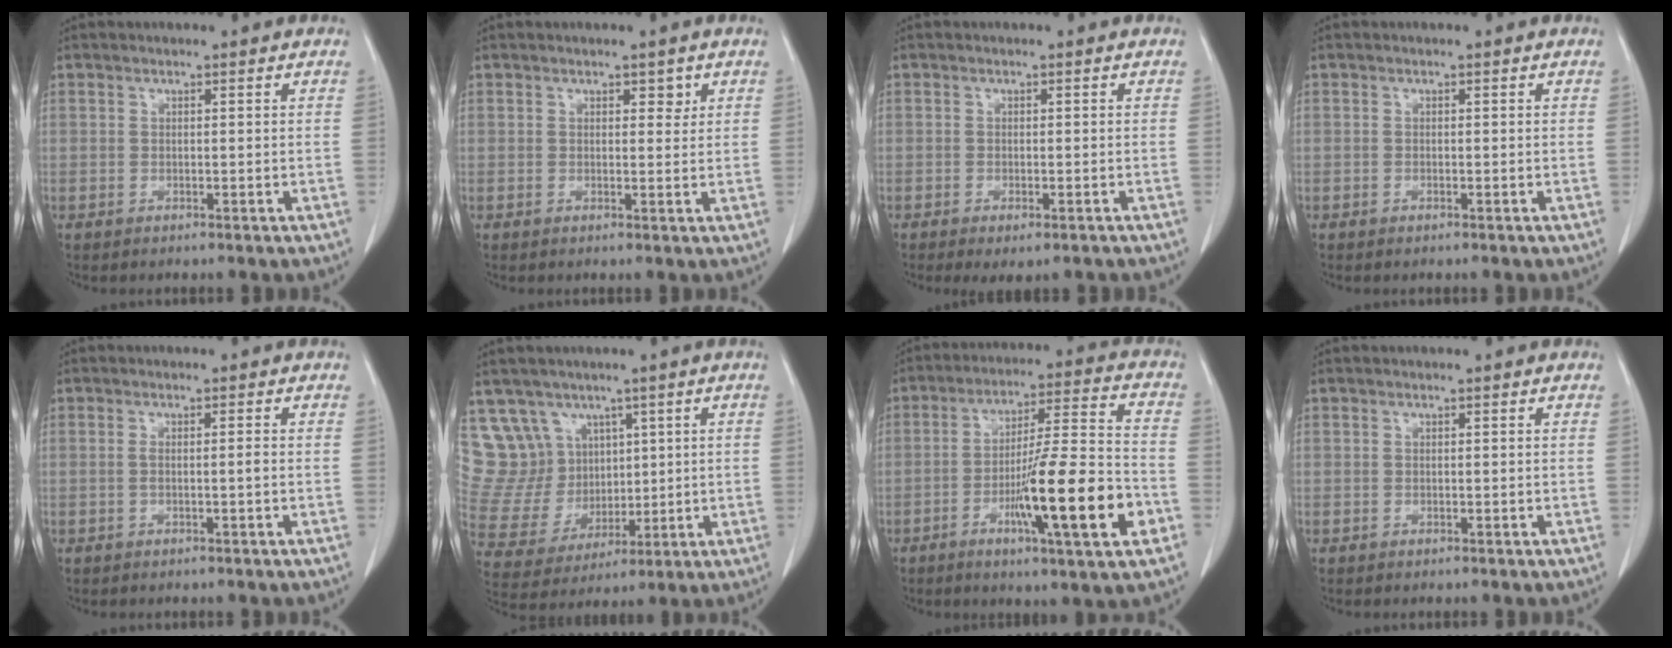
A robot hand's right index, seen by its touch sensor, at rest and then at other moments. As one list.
[{"total": 1.7, "force": [1.0, 1.1, 0.9], "torque": [-0.010, -0.004, 0.013]}, {"total": 3.2, "force": [-2.2, 1.1, 2.1], "torque": [-0.031, -0.007, -0.028]}, {"total": 0.0}, {"total": 1.2, "force": [-0.3, 0.0, 1.1], "torque": [-0.021, 0.000, -0.003]}, {"total": 11.7, "force": [6.6, 9.5, 2.0], "torque": [-0.064, 0.049, 0.152]}, {"total": 17.2, "force": [-6.1, 0.8, 16.1], "torque": [-0.267, -0.010, -0.097]}, {"total": 0.0}]